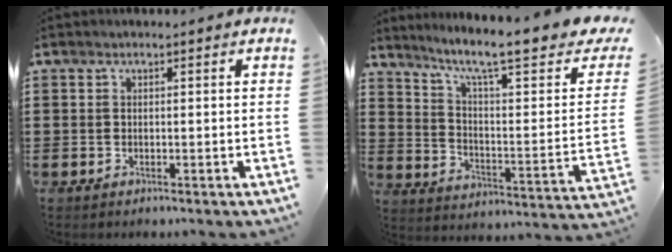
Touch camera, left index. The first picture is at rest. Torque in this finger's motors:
{"motor_torque": [2.14, 0.00, 0.31, 0.13]}